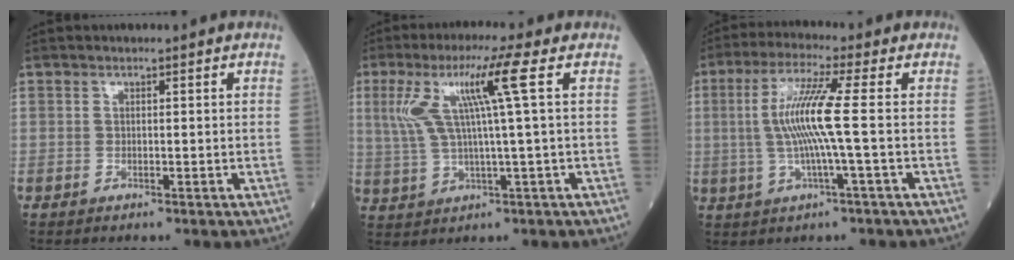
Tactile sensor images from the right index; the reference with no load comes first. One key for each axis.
{"total": 9.3, "fx": 2.8, "fy": -1.0, "fz": 8.8, "tx": -0.177, "ty": 0.021, "tz": 0.060}
{"total": 8.8, "fx": 0.0, "fy": -0.8, "fz": 8.8, "tx": -0.182, "ty": 0.007, "tz": -0.002}